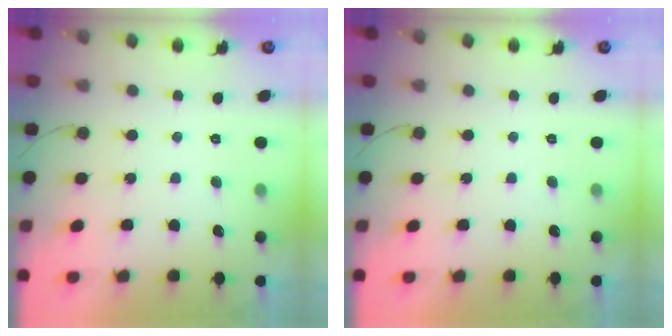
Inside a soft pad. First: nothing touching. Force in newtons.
{"total": 0.0}